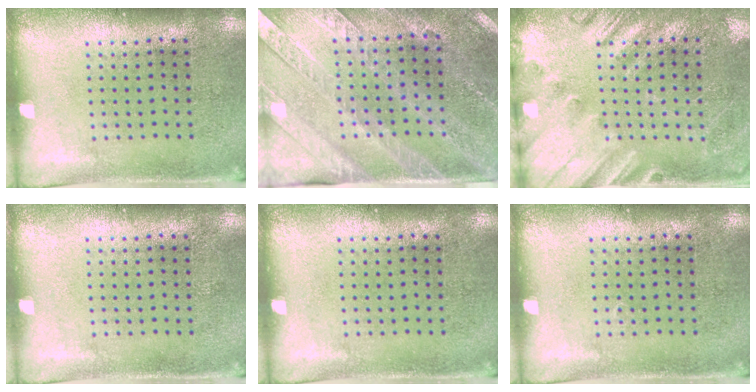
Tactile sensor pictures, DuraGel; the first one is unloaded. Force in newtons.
{"total": 2.9, "press": 2.7, "slide": 1.1}
{"total": 2.4, "press": 2.0, "slide": 1.4}
{"total": 0.0}
{"total": 0.0}
{"total": 0.0}